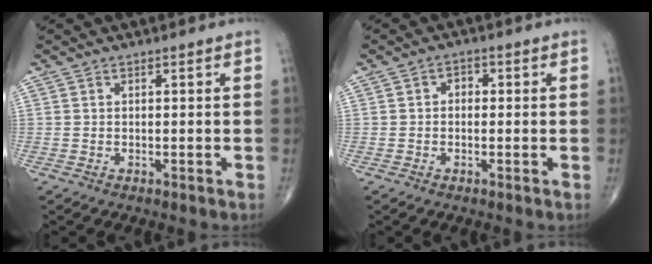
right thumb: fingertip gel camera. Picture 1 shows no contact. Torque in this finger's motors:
{"motor_torque": [-0.45, 0.32, 0.03, 0.03, 0.06]}